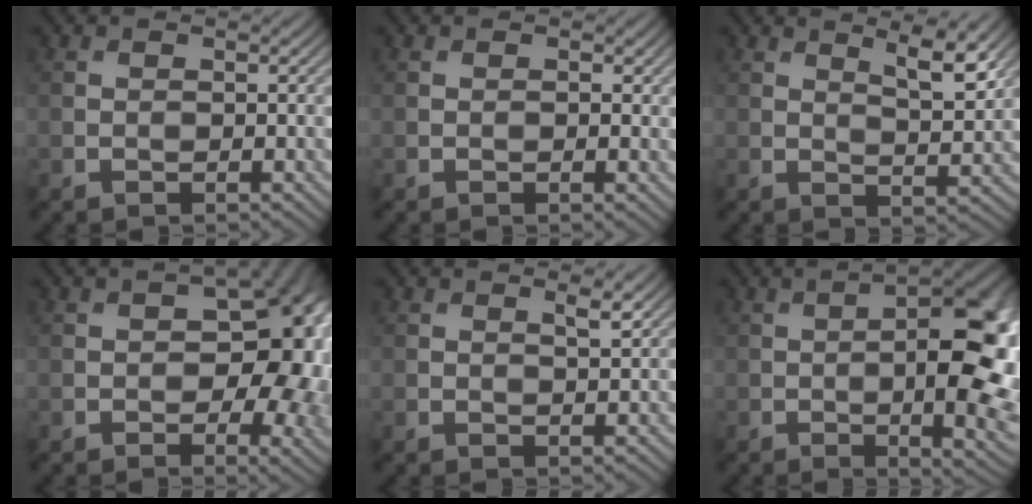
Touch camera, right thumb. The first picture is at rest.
{"total": 0.6, "force": [0.0, 0.2, 0.5], "torque": [-0.004, -0.004, -0.001]}
{"total": 4.9, "force": [3.0, 0.9, 3.7], "torque": [-0.065, -0.008, 0.060]}
{"total": 14.2, "force": [-0.4, 8.5, 11.3], "torque": [-0.122, -0.008, 0.008]}
{"total": 1.4, "force": [0.9, 0.1, 1.1], "torque": [-0.020, 0.000, 0.015]}
{"total": 14.8, "force": [-0.8, 5.4, 13.8], "torque": [-0.177, -0.007, -0.015]}